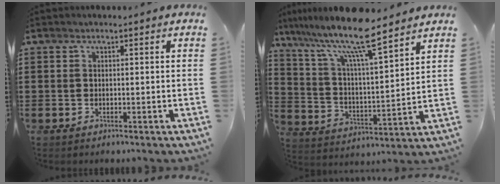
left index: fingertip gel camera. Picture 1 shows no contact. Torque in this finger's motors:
{"motor_torque": [2.14, 0.00, 1.05, 0.21]}